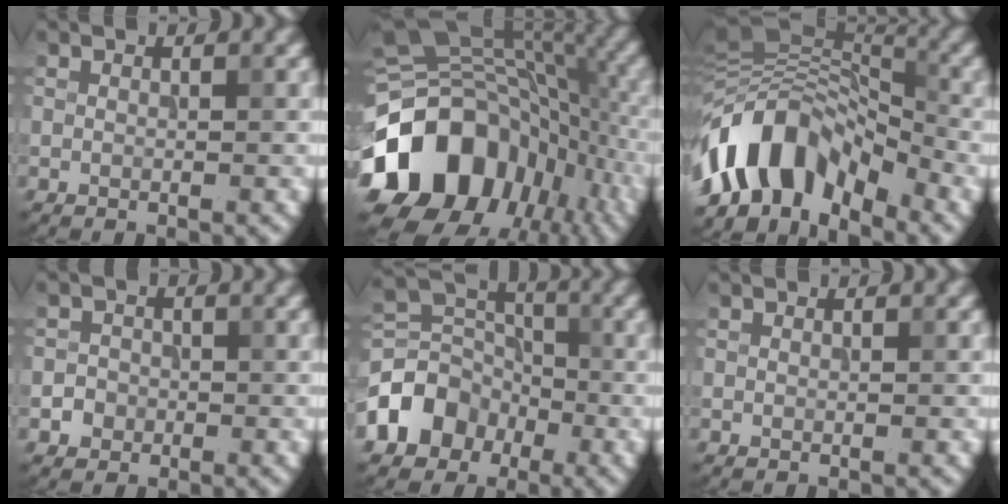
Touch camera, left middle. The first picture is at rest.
{"total": 17.4, "force": [-6.9, 12.3, 10.2], "torque": [-0.209, -0.010, -0.116]}
{"total": 10.9, "force": [-5.7, 5.8, 7.2], "torque": [-0.116, 0.020, -0.114]}
{"total": 1.6, "force": [-0.6, 1.4, 0.2], "torque": [0.010, 0.001, -0.013]}
{"total": 6.1, "force": [-2.9, 4.8, 2.4], "torque": [-0.037, 0.007, -0.067]}
{"total": 0.0}